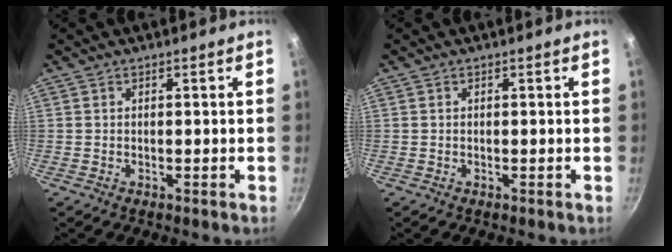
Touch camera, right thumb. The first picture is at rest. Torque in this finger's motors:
{"motor_torque": [0.07, 0.10, 0.01, -0.06, 0.01]}